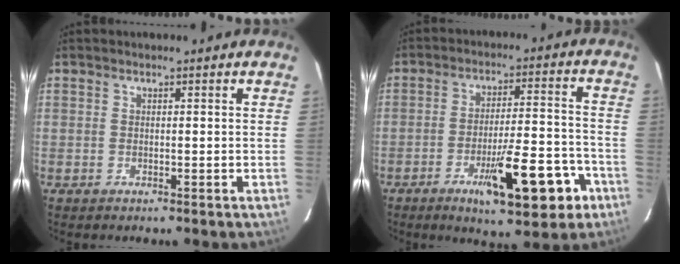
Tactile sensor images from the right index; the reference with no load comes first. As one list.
[{"total": 13.8, "force": [-6.9, 2.8, 11.6], "torque": [-0.171, 0.005, -0.096]}]